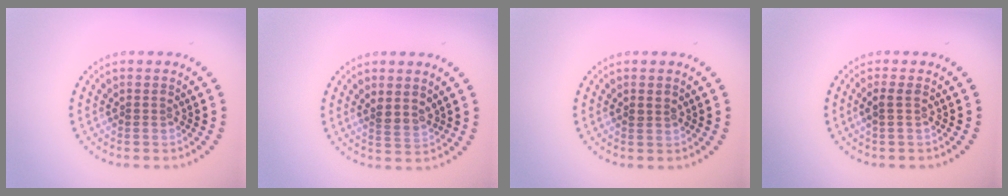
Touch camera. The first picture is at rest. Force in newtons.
{"total": 2.0, "press": 1.8, "slide": 0.9}
{"total": 0.8, "press": 0.8, "slide": 0.1}
{"total": 1.1, "press": 0.9, "slide": 0.6}